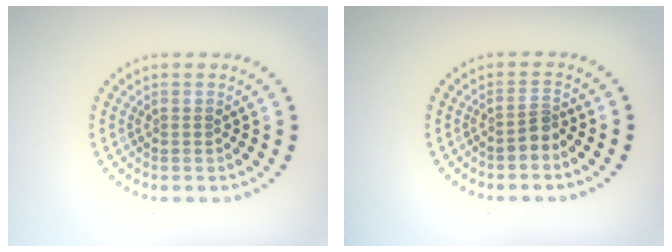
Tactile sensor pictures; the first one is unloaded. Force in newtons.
{"total": 1.7, "press": 1.2, "slide": 1.1}